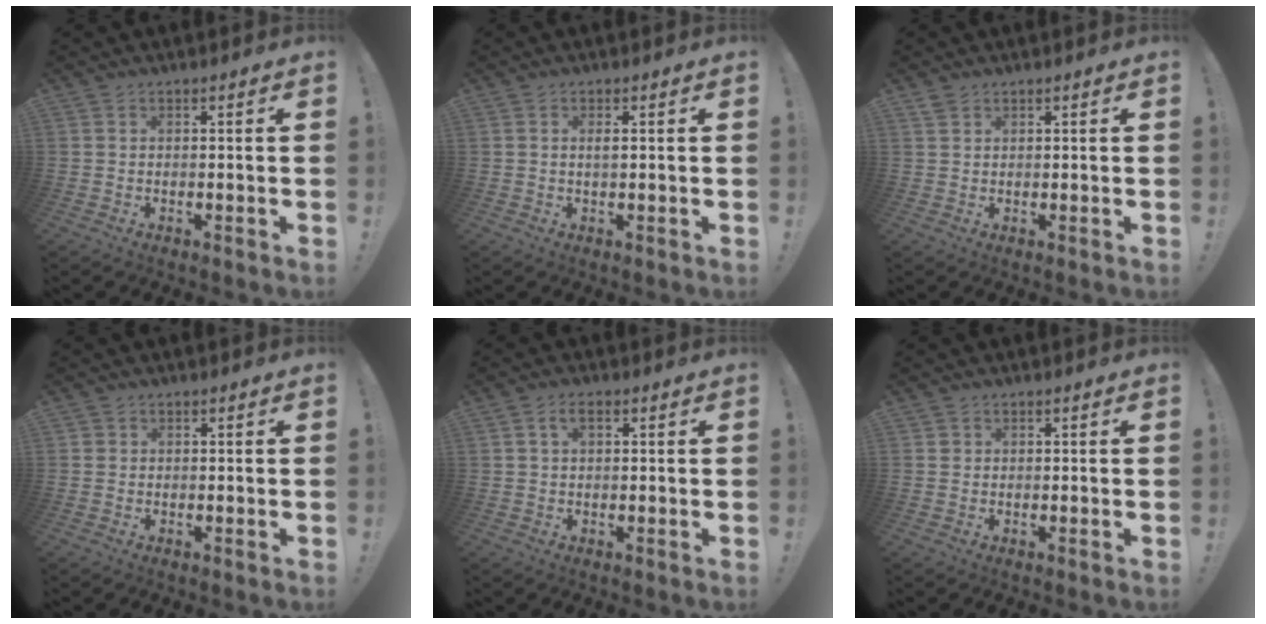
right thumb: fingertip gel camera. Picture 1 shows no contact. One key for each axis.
{"total": 1.3, "fx": 0.4, "fy": 0.2, "fz": 1.3, "tx": -0.019, "ty": -0.002, "tz": 0.004}
{"total": 1.6, "fx": 1.2, "fy": 0.9, "fz": 0.5, "tx": -0.003, "ty": -0.003, "tz": 0.021}
{"total": 0.9, "fx": 0.2, "fy": 0.8, "fz": 0.1, "tx": -0.003, "ty": 0.002, "tz": 0.004}
{"total": 3.2, "fx": 1.0, "fy": 1.8, "fz": 2.4, "tx": -0.041, "ty": 0.006, "tz": 0.016}
{"total": 1.0, "fx": 0.5, "fy": 0.9, "fz": 0.2, "tx": 0.003, "ty": -0.001, "tz": 0.007}